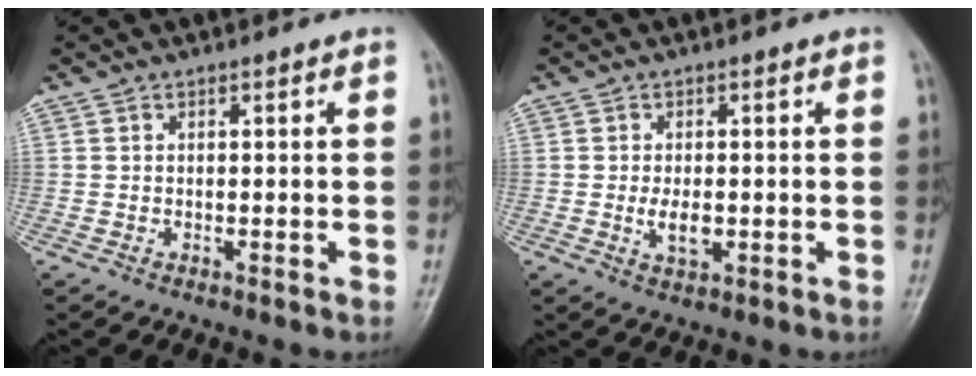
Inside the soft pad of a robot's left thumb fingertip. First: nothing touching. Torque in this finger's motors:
{"motor_torque": [0.53, 0.73, 0.63, 0.06, 0.02]}